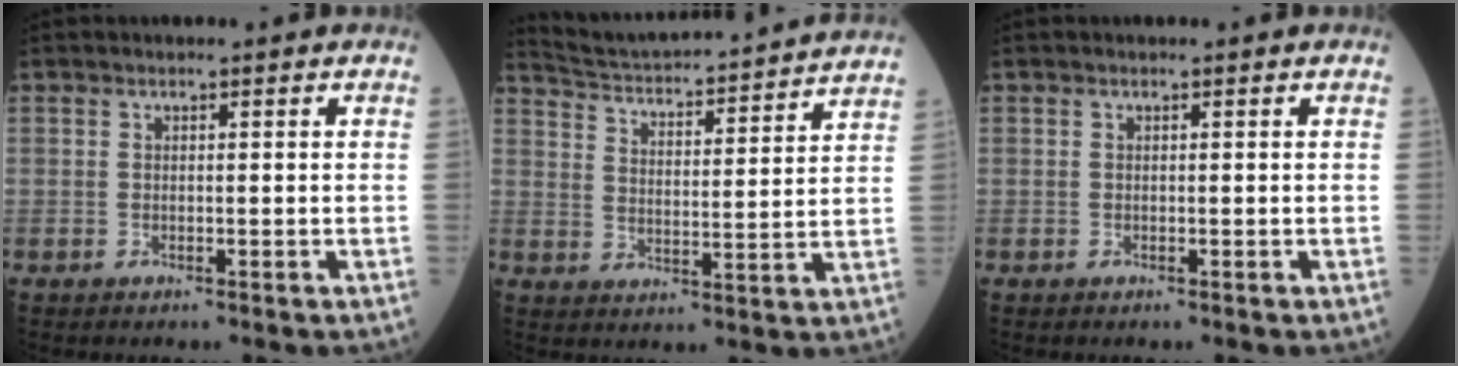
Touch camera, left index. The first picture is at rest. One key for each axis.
{"total": 20.0, "fx": 19.0, "fy": 1.1, "fz": 6.2, "tx": -0.105, "ty": -0.009, "tz": 0.270}
{"total": 0.0}